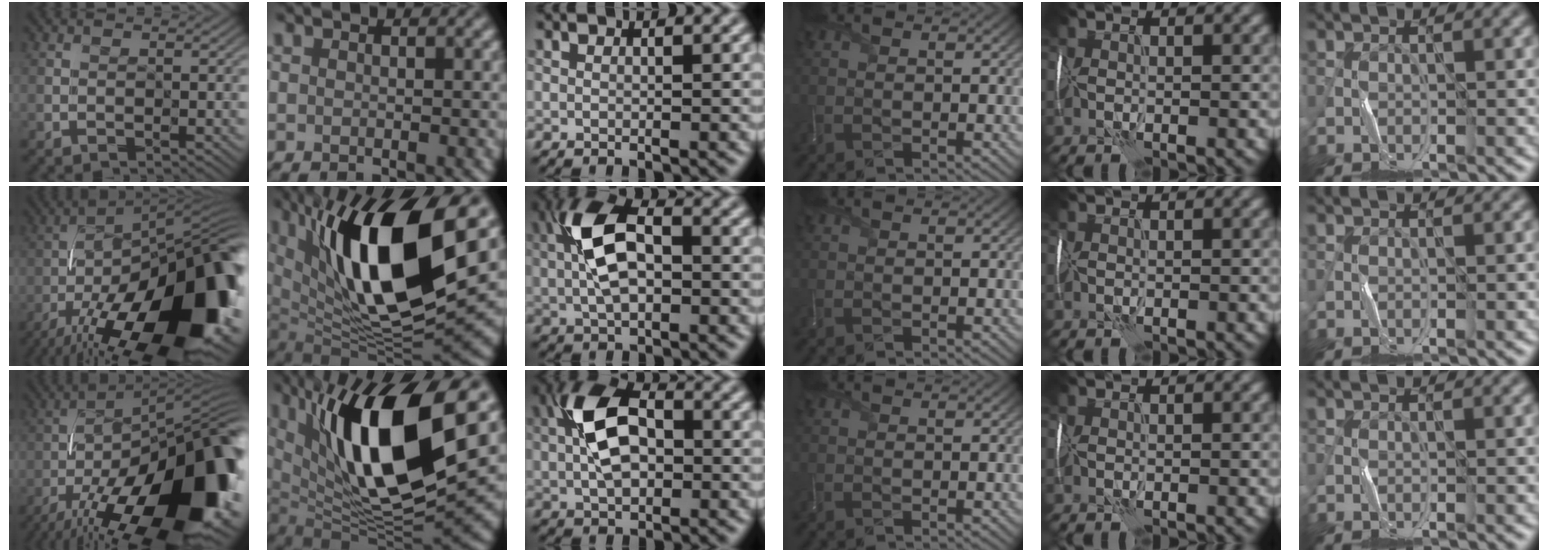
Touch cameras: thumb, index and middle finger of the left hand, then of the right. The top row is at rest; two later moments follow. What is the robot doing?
{"motion": "wrap", "object": "ribbon"}